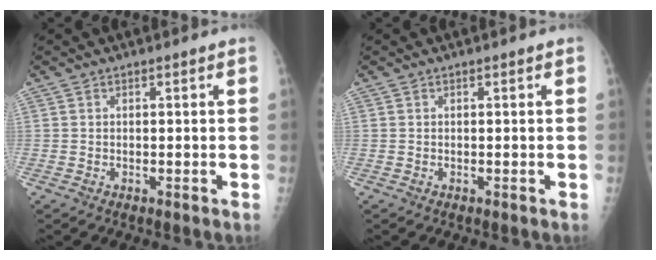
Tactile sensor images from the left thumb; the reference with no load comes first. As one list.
[{"total": 0.0}]